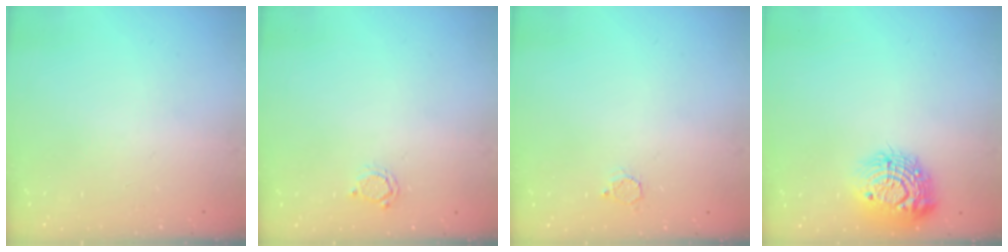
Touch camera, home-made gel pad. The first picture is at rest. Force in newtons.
{"total": 2.2, "press": 2.1, "slide": 0.3}
{"total": 2.1, "press": 2.1, "slide": 0.2}
{"total": 14.6, "press": 14.6, "slide": 1.0}